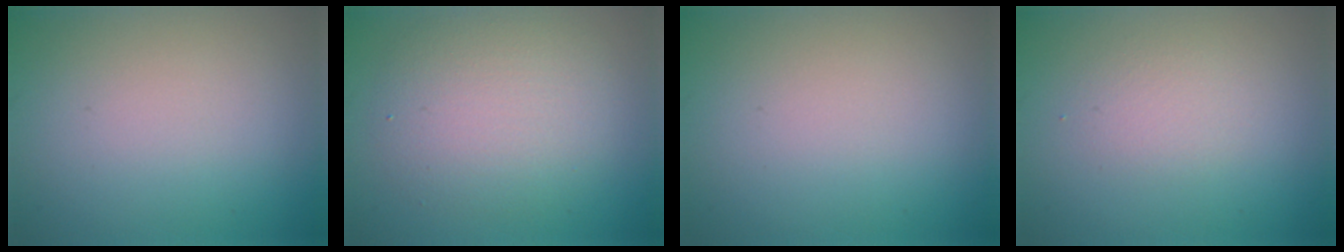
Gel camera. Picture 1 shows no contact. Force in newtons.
{"total": 4.8, "press": 4.8, "slide": 0.1}
{"total": 0.0}
{"total": 1.4, "press": 1.4, "slide": 0.0}